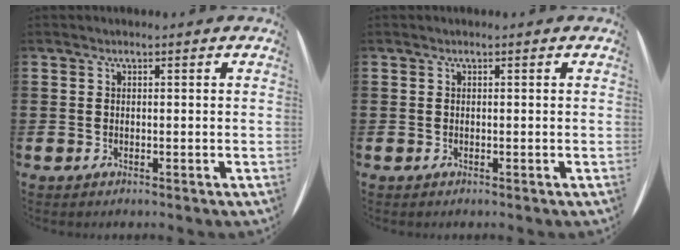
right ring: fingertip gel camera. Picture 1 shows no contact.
{"total": 0.0}